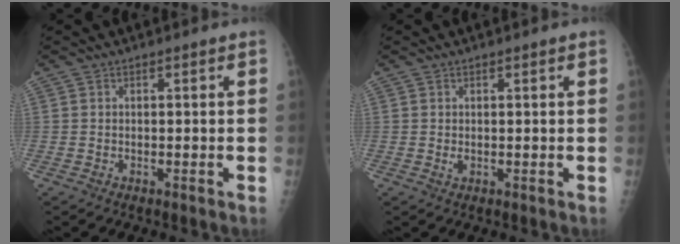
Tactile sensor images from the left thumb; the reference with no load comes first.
{"total": 1.2, "force": [0.3, 0.6, 1.0], "torque": [-0.017, 0.002, 0.009]}